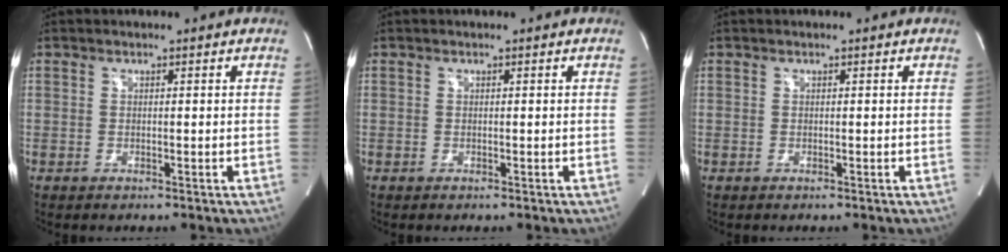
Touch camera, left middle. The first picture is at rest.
{"total": 0.0}
{"total": 0.0}